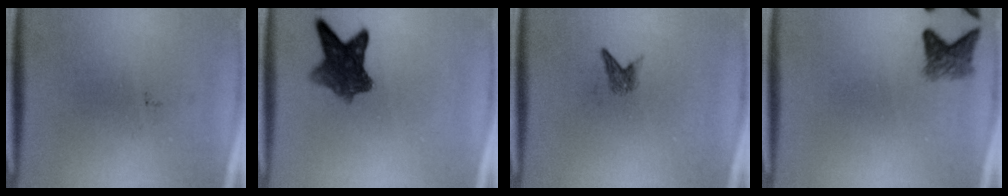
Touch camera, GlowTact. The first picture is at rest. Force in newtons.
{"total": 7.2}
{"total": 1.3}
{"total": 2.8}